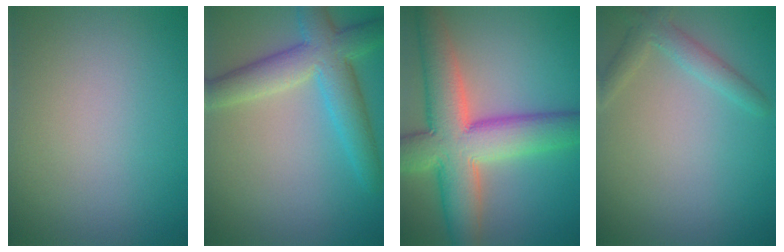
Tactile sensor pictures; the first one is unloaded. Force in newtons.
{"total": 6.3, "press": 6.3, "slide": 0.2}
{"total": 11.0, "press": 11.0, "slide": 0.7}
{"total": 2.3, "press": 2.3, "slide": 0.1}